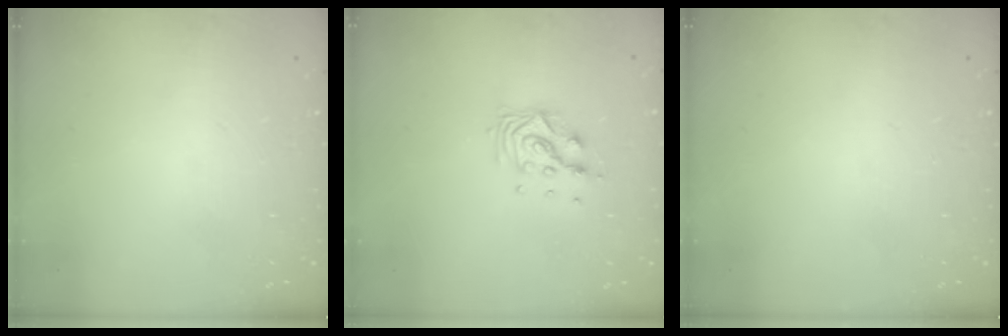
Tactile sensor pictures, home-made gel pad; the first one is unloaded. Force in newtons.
{"total": 8.8, "press": 8.7, "slide": 0.9}
{"total": 0.0}